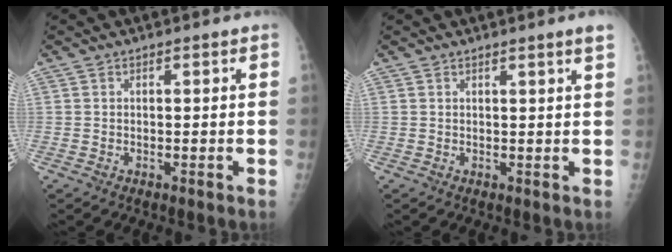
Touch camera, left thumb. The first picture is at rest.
{"total": 2.1, "force": [1.4, -0.6, 1.4], "torque": [-0.018, -0.007, 0.021]}